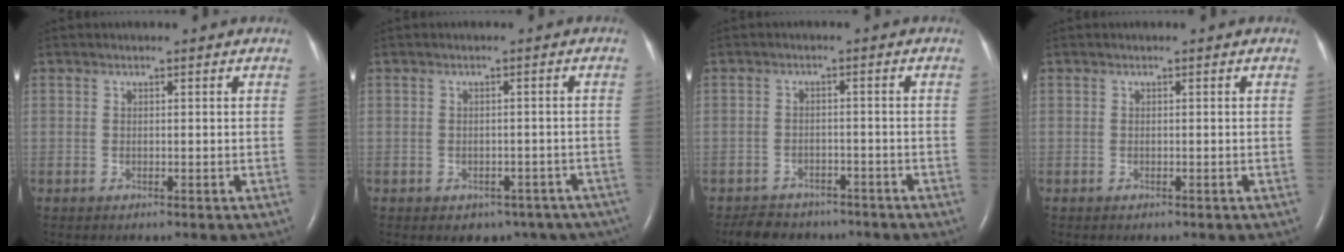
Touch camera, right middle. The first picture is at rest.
{"total": 9.5, "force": [-6.8, 6.0, 3.0], "torque": [-0.025, 0.005, -0.070]}
{"total": 6.8, "force": [-5.8, 3.2, 1.4], "torque": [-0.023, -0.001, -0.082]}
{"total": 0.0}